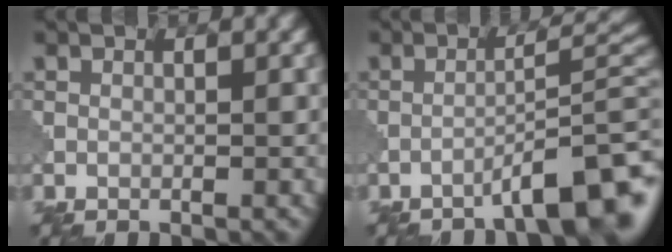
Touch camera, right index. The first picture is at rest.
{"total": 7.4, "force": [-4.9, 1.3, 5.3], "torque": [-0.066, 0.020, -0.077]}